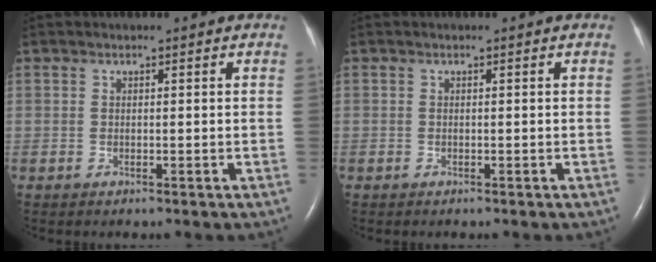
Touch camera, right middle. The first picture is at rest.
{"total": 0.0}